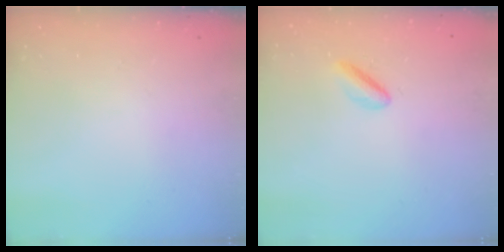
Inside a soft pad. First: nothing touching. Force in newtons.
{"total": 2.5, "press": 2.5, "slide": 0.3}